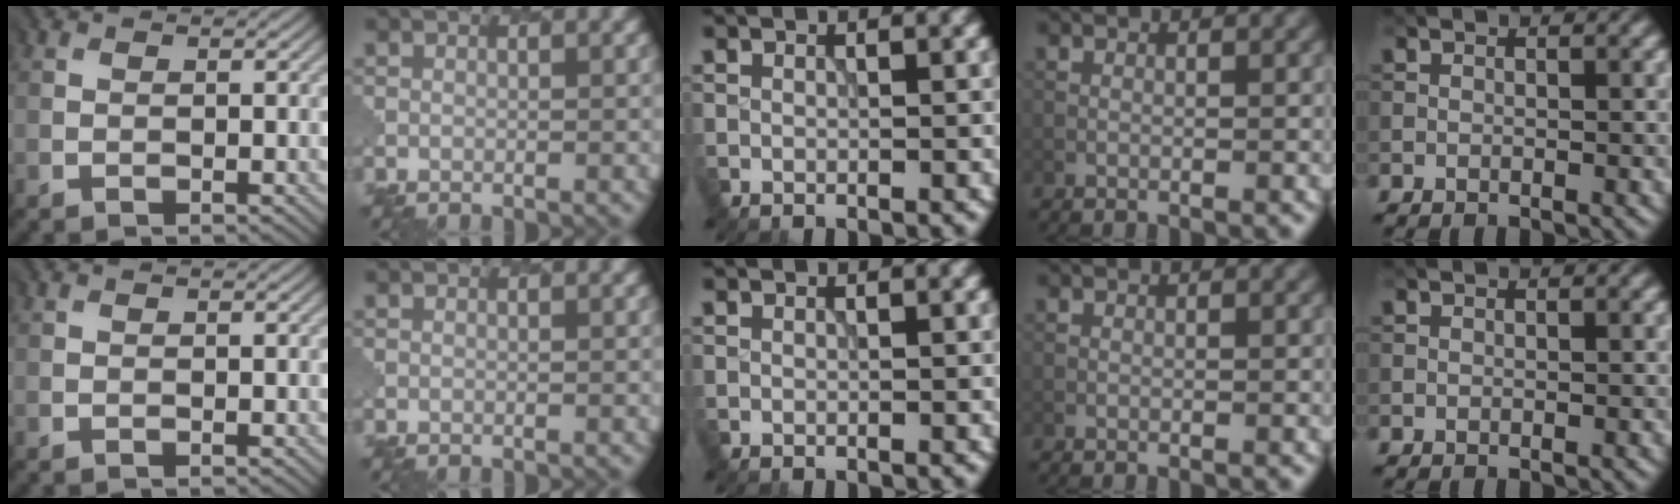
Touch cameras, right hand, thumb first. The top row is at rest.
{}